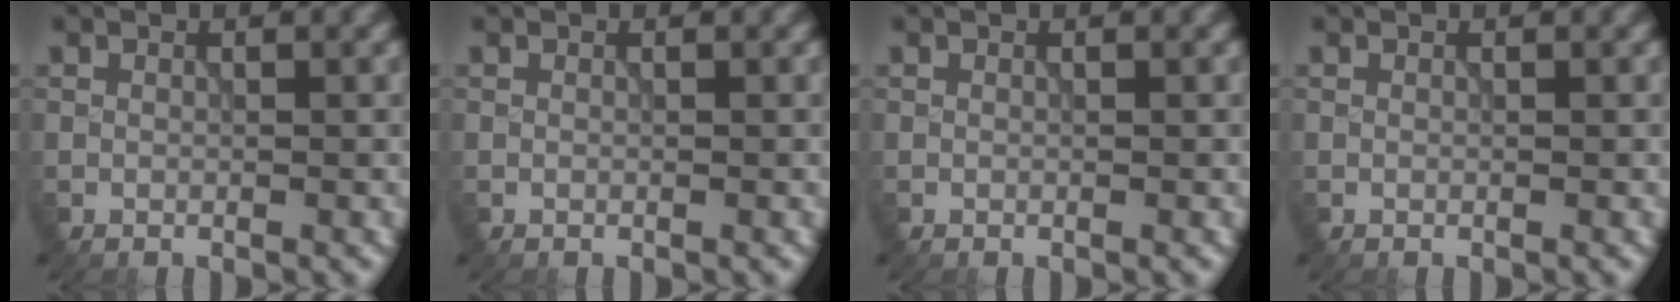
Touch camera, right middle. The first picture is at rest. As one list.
[{"total": 0.0}, {"total": 0.0}, {"total": 0.0}]